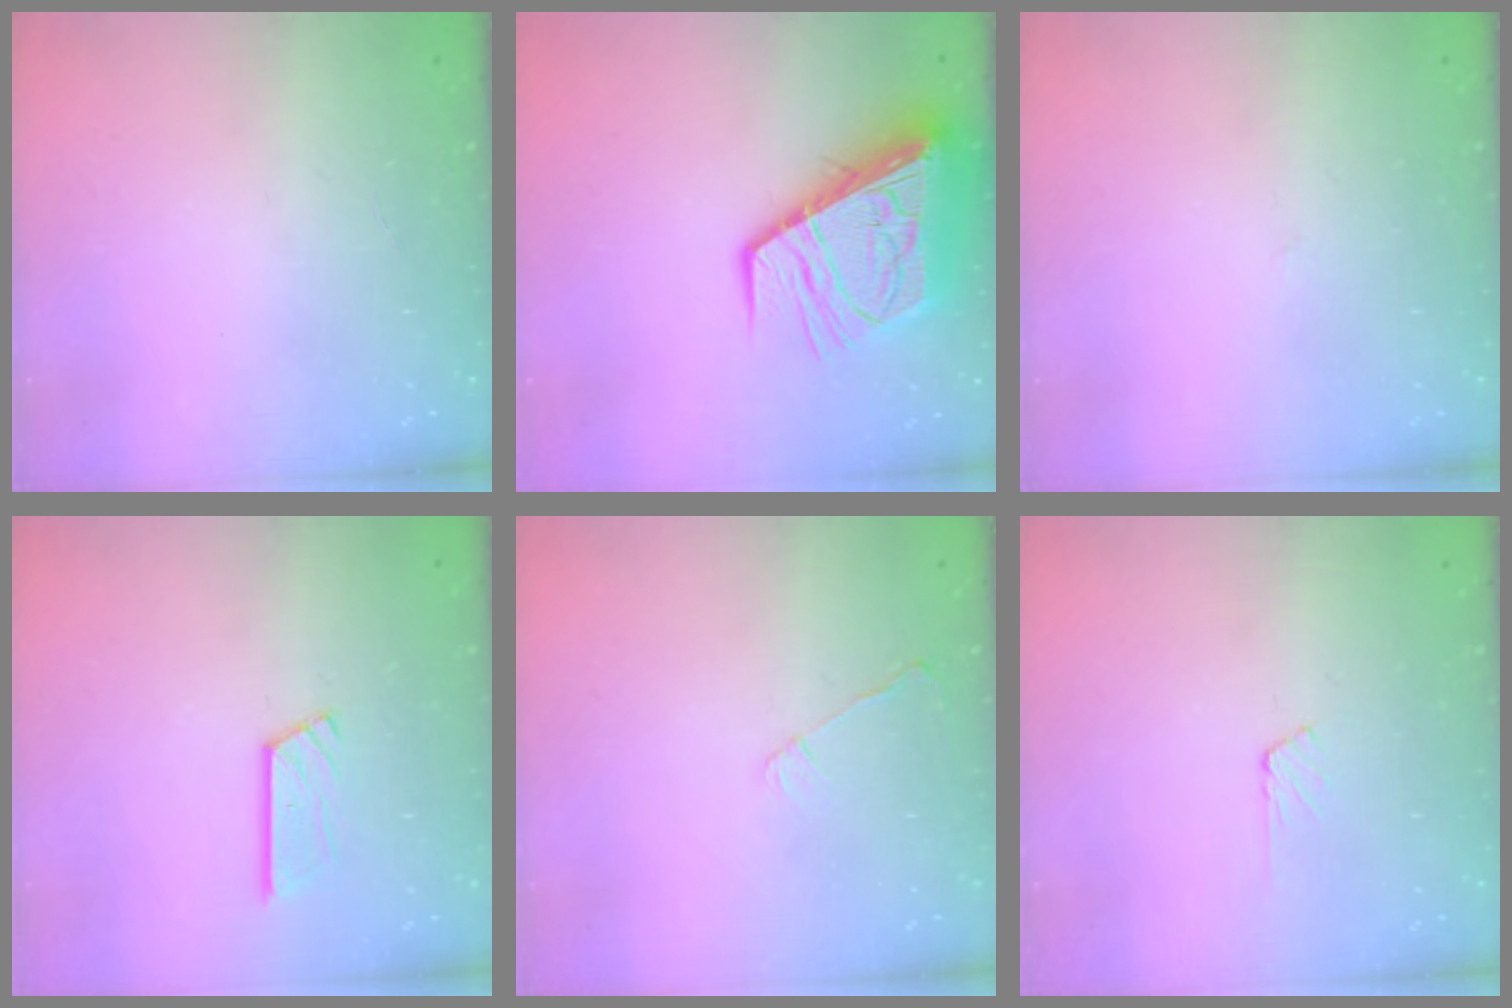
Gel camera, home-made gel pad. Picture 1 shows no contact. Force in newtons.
{"total": 16.2, "press": 16.1, "slide": 1.9}
{"total": 2.5, "press": 2.5, "slide": 0.3}
{"total": 8.2, "press": 8.2, "slide": 0.6}
{"total": 3.5, "press": 3.5, "slide": 0.6}
{"total": 5.4, "press": 5.4, "slide": 0.6}